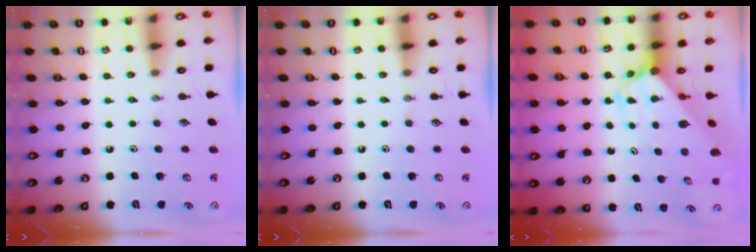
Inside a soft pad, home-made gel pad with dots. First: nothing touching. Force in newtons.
{"total": 0.0}
{"total": 2.8, "press": 2.8, "slide": 0.3}